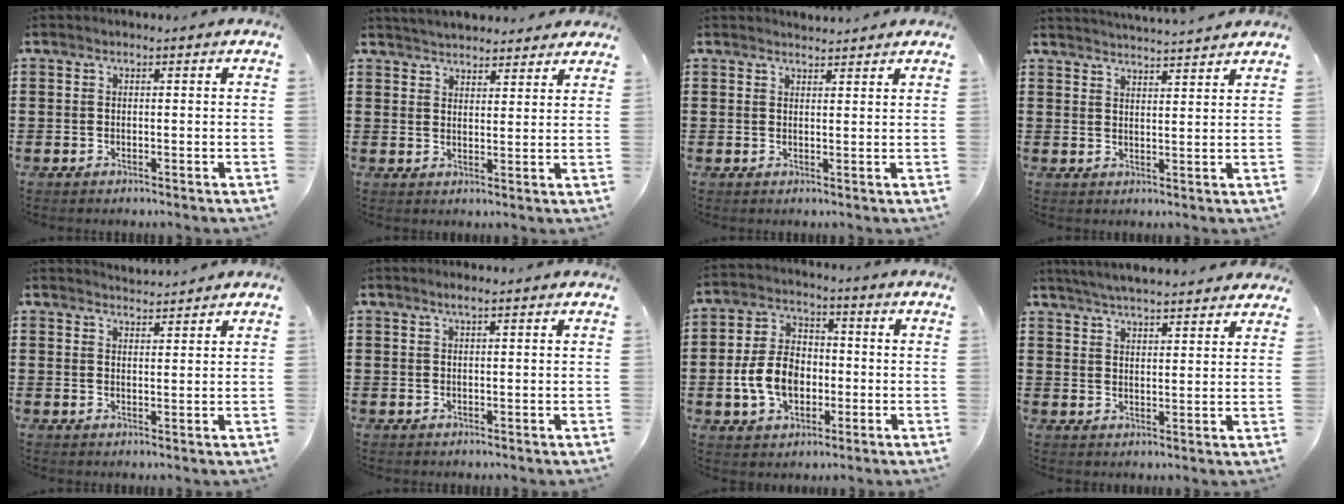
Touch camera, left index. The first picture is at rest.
{"total": 3.8, "force": [3.8, 0.2, 0.3], "torque": [-0.016, -0.012, 0.071]}
{"total": 1.6, "force": [1.6, 0.1, 0.1], "torque": [-0.006, 0.003, 0.031]}
{"total": 3.1, "force": [3.0, -0.5, -0.1], "torque": [-0.009, -0.015, 0.055]}
{"total": 2.2, "force": [2.2, 0.0, 0.0], "torque": [-0.006, -0.003, 0.042]}
{"total": 1.0, "force": [0.6, 0.0, 0.8], "torque": [-0.016, 0.000, 0.010]}
{"total": 8.3, "force": [-1.7, 5.8, 5.6], "torque": [-0.125, 0.005, -0.037]}
{"total": 4.6, "force": [4.4, -0.3, 1.1], "torque": [-0.033, -0.015, 0.079]}